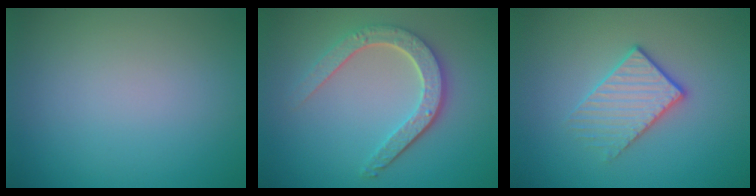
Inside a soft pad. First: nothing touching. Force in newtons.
{"total": 4.9, "press": 3.7, "slide": 3.1}
{"total": 2.6, "press": 2.3, "slide": 1.2}